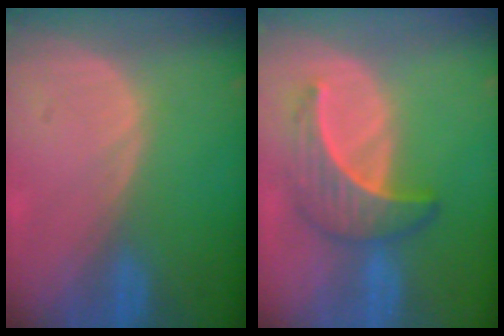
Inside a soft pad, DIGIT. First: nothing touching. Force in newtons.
{"total": 6.8, "press": 6.1, "slide": 3.0}